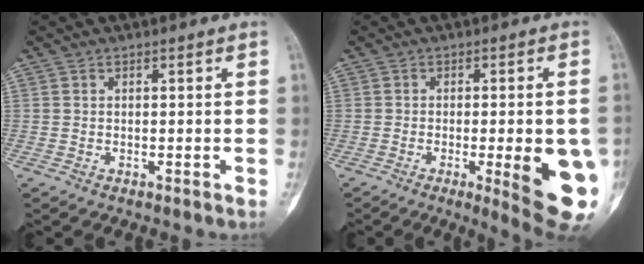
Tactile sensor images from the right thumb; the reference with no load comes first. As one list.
[{"total": 14.3, "force": [-3.4, 3.5, 13.4], "torque": [-0.141, -0.008, -0.028]}]